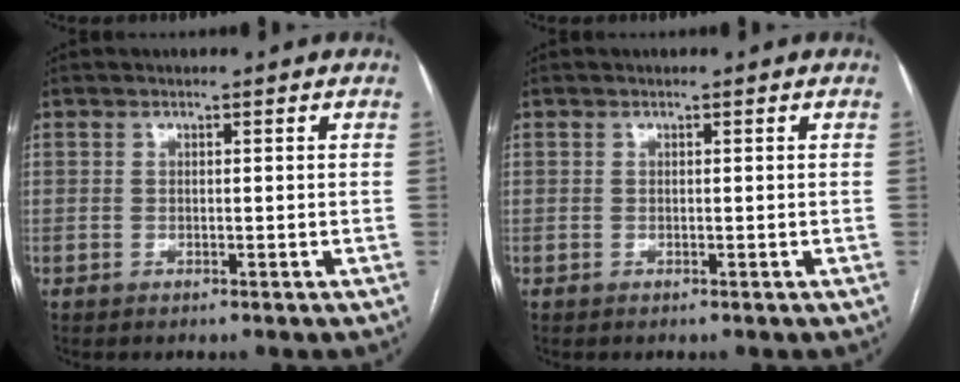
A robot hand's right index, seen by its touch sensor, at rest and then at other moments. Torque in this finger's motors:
{"motor_torque": [0.09, 0.06, -0.05, 0.00]}